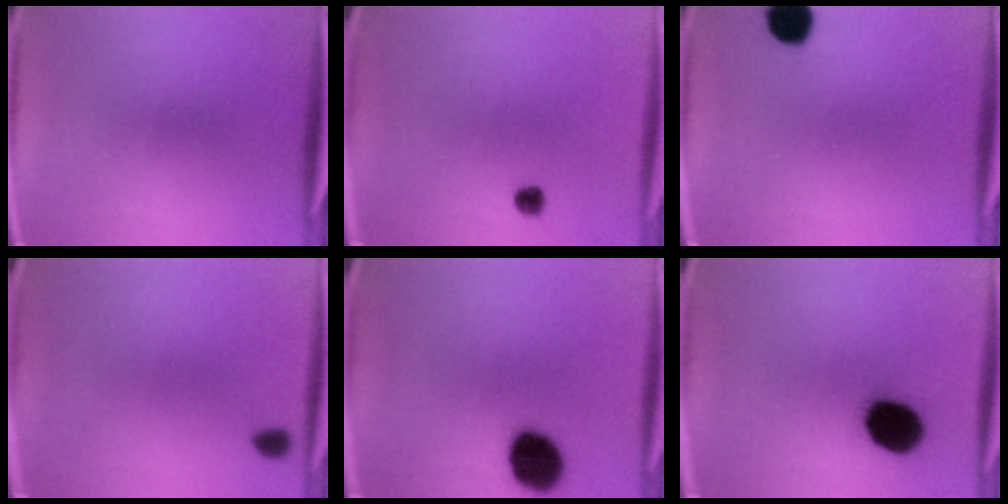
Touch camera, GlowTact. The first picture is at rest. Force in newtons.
{"total": 2.4}
{"total": 6.4}
{"total": 1.3}
{"total": 13.3}
{"total": 14.1}